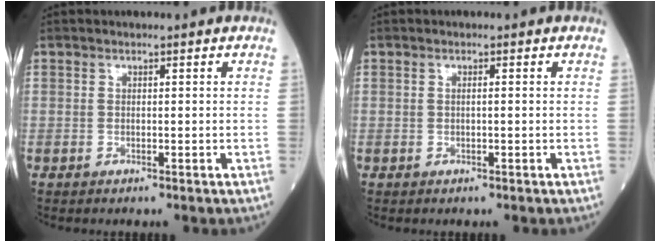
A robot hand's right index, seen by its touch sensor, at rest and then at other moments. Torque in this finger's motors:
{"motor_torque": [0.00, -0.05, -0.05, 0.00]}